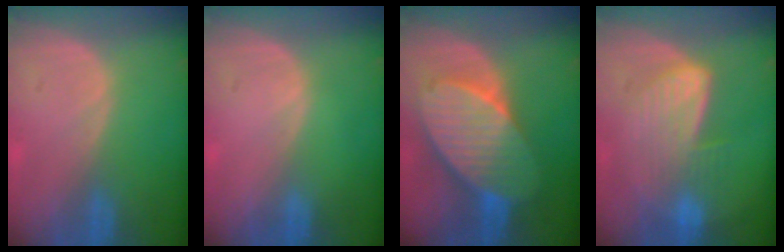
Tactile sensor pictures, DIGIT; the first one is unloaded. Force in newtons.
{"total": 0.0}
{"total": 10.3, "press": 10.3, "slide": 0.7}
{"total": 6.7, "press": 6.7, "slide": 0.4}